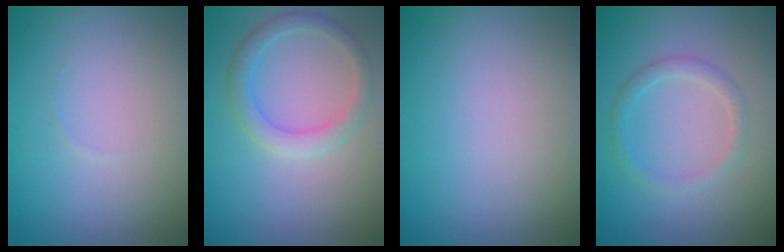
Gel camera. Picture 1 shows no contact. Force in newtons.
{"total": 2.5, "press": 2.5, "slide": 0.3}
{"total": 0.0}
{"total": 1.6, "press": 1.6, "slide": 0.0}